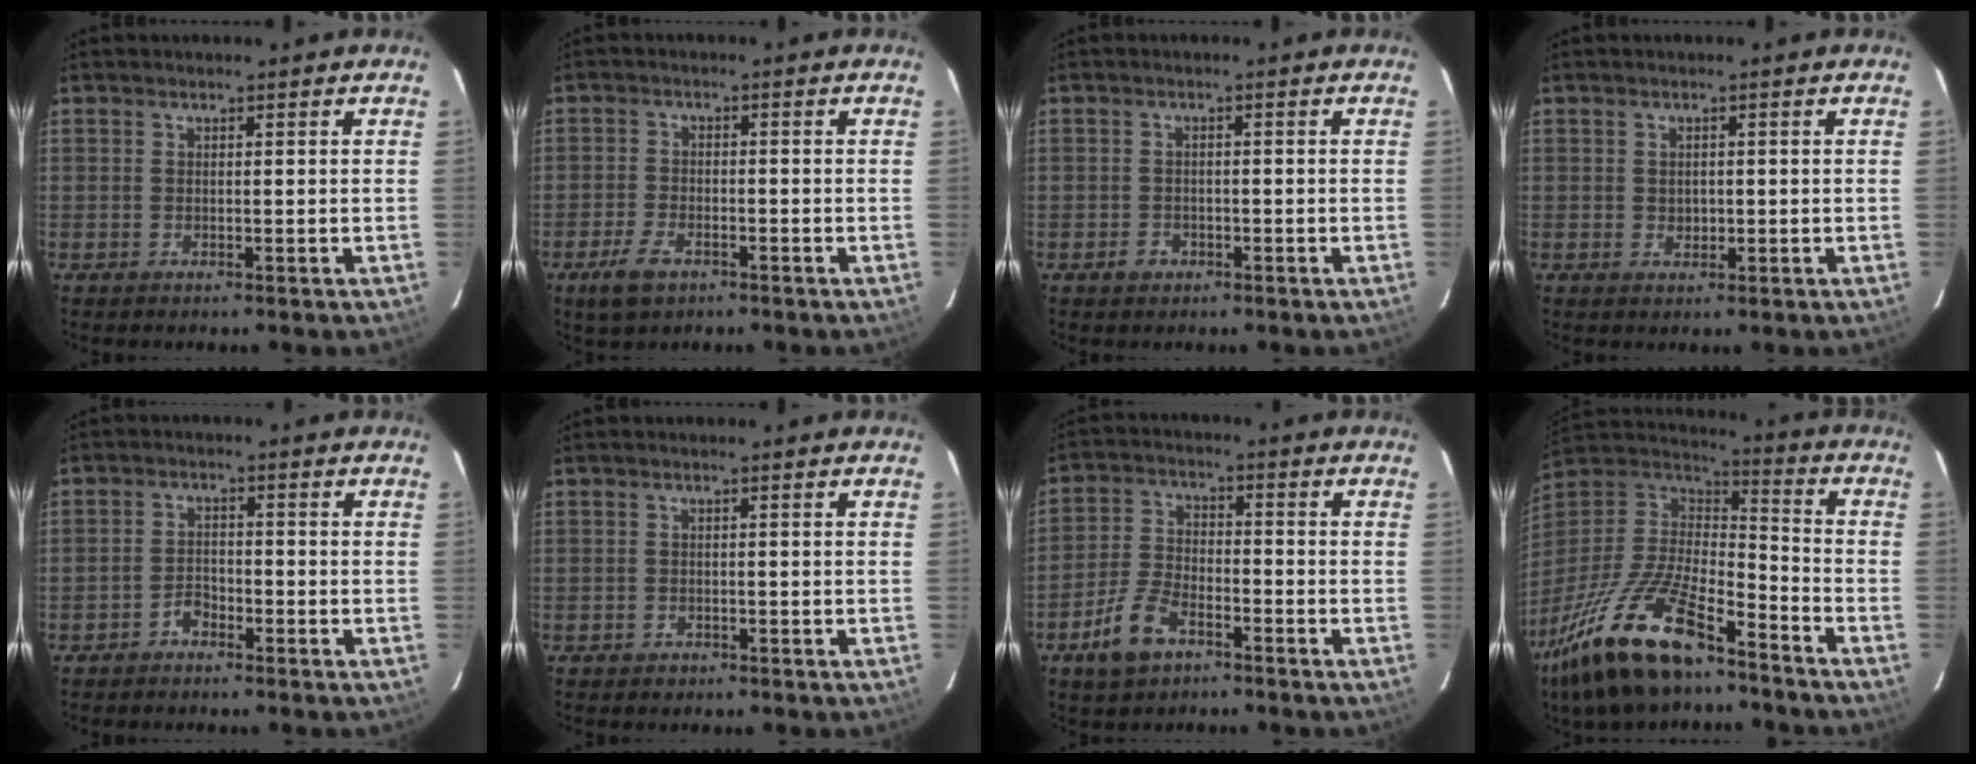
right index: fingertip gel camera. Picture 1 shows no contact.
{"total": 5.7, "force": [-3.6, 2.8, 3.4], "torque": [-0.090, -0.007, -0.064]}
{"total": 2.1, "force": [-1.2, 1.7, 0.5], "torque": [-0.010, 0.003, -0.018]}
{"total": 1.8, "force": [-0.1, 1.6, 0.8], "torque": [-0.010, 0.001, 0.002]}
{"total": 2.8, "force": [-2.2, 1.5, 1.0], "torque": [-0.025, 0.009, -0.036]}
{"total": 1.5, "force": [-0.9, 1.1, 0.1], "torque": [-0.005, 0.003, -0.012]}
{"total": 8.6, "force": [-5.4, 4.2, 5.2], "torque": [-0.119, 0.003, -0.102]}
{"total": 24.3, "force": [-16.5, 8.5, 15.7], "torque": [-0.325, -0.031, -0.292]}